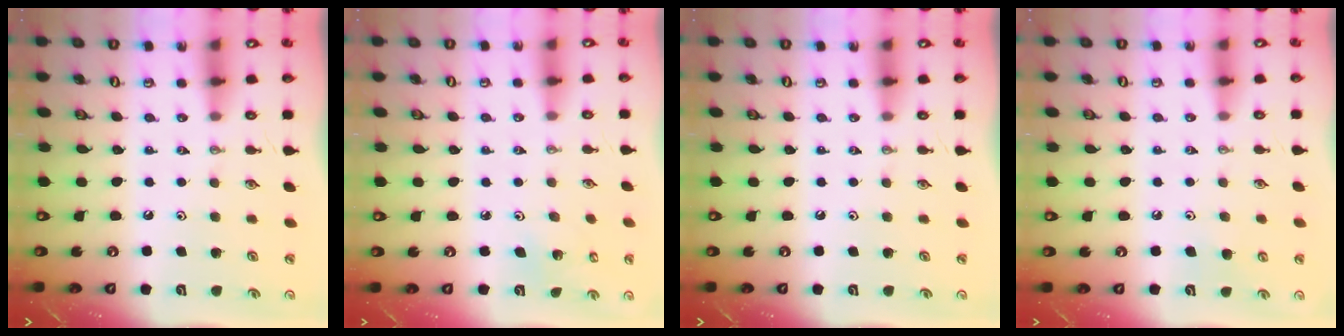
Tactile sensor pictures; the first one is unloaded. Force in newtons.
{"total": 3.0, "press": 3.0, "slide": 0.1}
{"total": 0.0}
{"total": 4.9, "press": 4.5, "slide": 1.9}